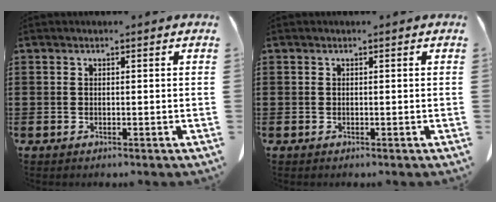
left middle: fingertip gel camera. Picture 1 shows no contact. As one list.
[{"total": 0.0}]